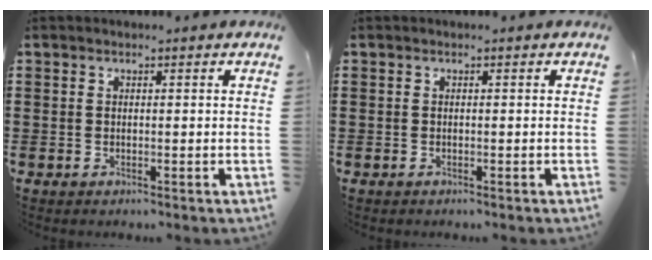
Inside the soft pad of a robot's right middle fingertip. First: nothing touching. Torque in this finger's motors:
{"motor_torque": [1.40, 0.24, 0.10, 0.04]}